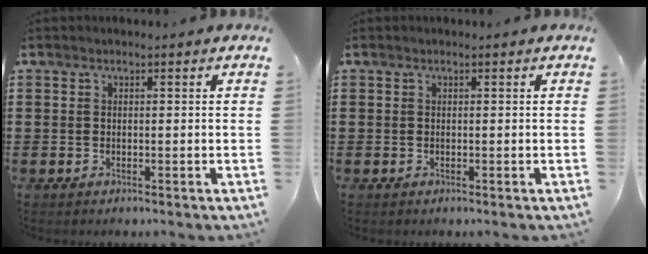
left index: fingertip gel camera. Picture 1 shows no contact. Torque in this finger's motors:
{"motor_torque": [0.00, 0.00, 0.02, 0.00]}